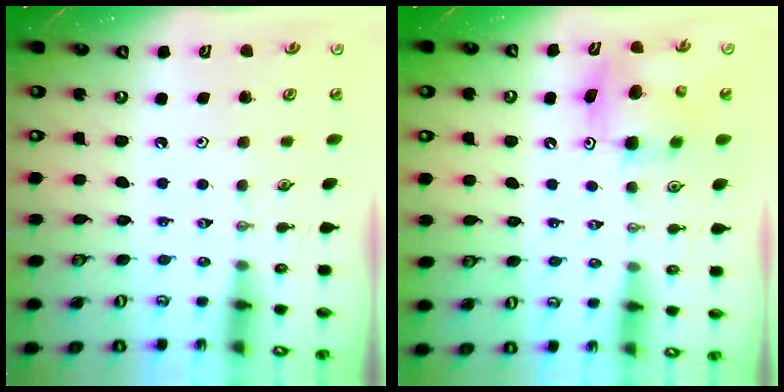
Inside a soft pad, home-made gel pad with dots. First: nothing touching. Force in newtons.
{"total": 7.7, "press": 7.7, "slide": 0.3}